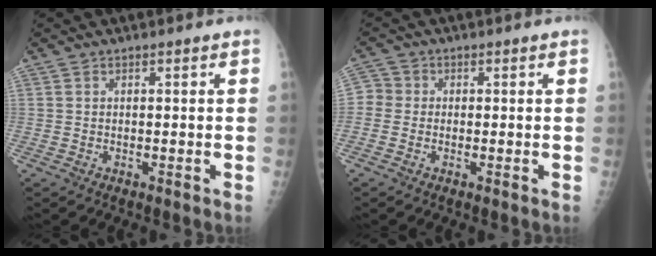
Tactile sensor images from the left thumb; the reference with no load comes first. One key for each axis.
{"total": 2.9, "fx": -0.4, "fy": 2.7, "fz": 0.8, "tx": -0.002, "ty": 0.005, "tz": -0.019}